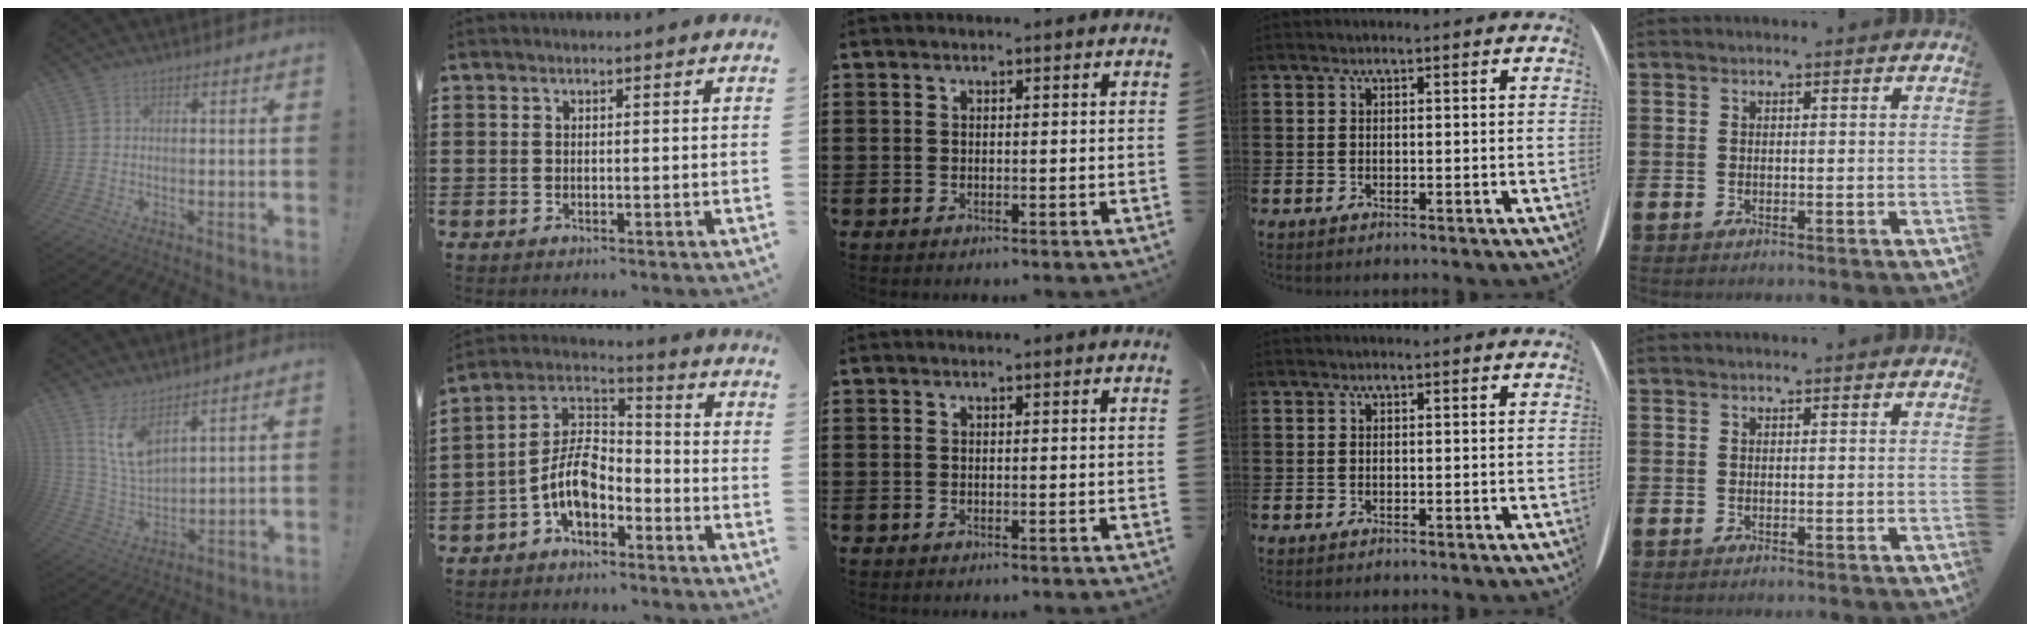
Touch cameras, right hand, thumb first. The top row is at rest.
{"thumb": {"total": 10.0, "force": [7.2, 4.0, 5.6], "torque": [-0.123, -0.043, 0.140]}, "index": {"total": 8.4, "force": [-4.0, 4.3, 6.1], "torque": [-0.147, -0.001, -0.083]}}